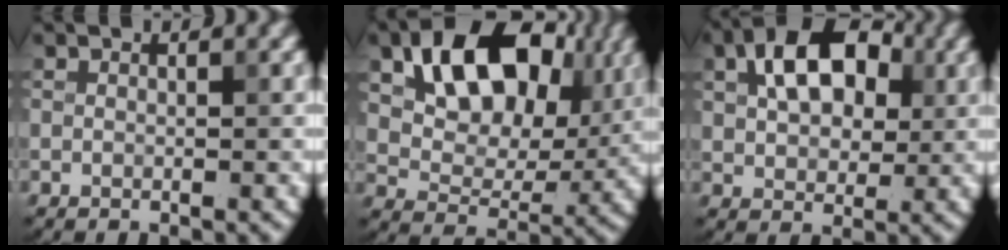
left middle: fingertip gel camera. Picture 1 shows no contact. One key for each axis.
{"total": 11.9, "fx": 4.6, "fy": 7.6, "fz": 8.0, "tx": -0.120, "ty": 0.005, "tz": 0.075}
{"total": 8.0, "fx": 2.6, "fy": 5.1, "fz": 5.7, "tx": -0.101, "ty": 0.019, "tz": 0.031}